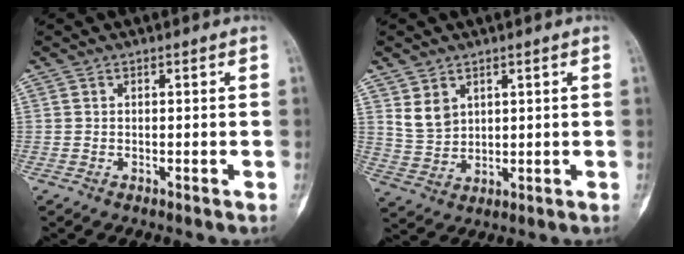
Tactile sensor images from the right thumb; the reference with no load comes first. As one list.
[{"total": 5.4, "force": [2.6, 4.0, 2.7], "torque": [-0.038, -0.016, 0.065]}]